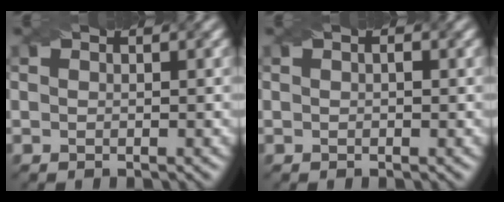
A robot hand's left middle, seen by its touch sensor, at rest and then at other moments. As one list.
[{"total": 0.6, "force": [0.0, 0.3, 0.5], "torque": [-0.008, 0.001, 0.000]}]